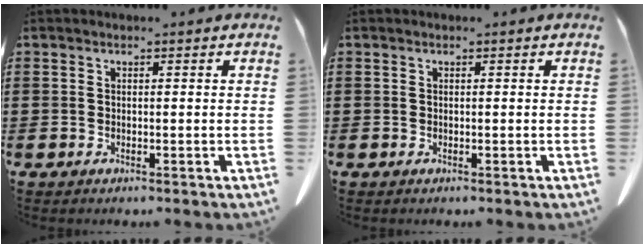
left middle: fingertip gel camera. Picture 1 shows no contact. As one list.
[{"total": 0.0}]